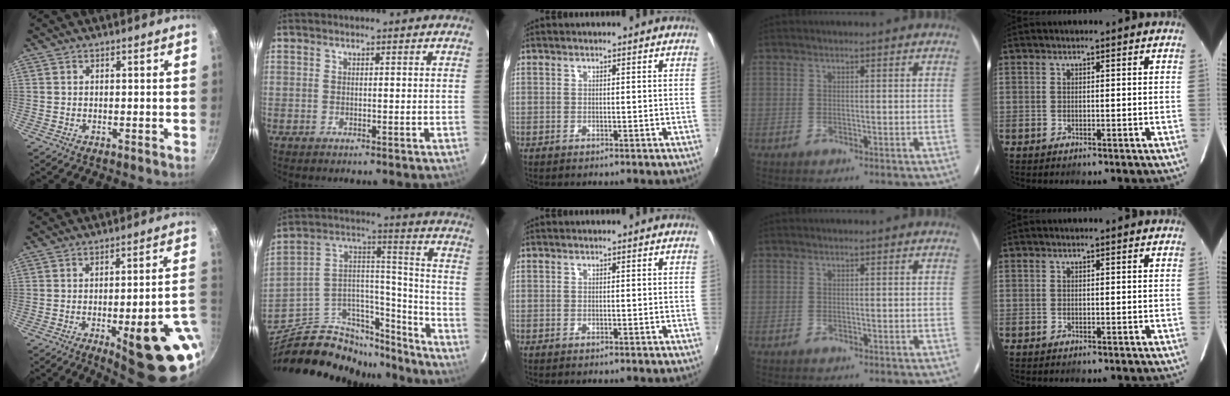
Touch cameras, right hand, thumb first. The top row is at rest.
{"thumb": {"total": 21.5, "force": [-7.1, 6.1, 19.4], "torque": [-0.202, 0.017, -0.086]}, "index": {"total": 24.1, "force": [-18.9, 11.6, 9.5], "torque": [-0.178, 0.077, -0.277]}}